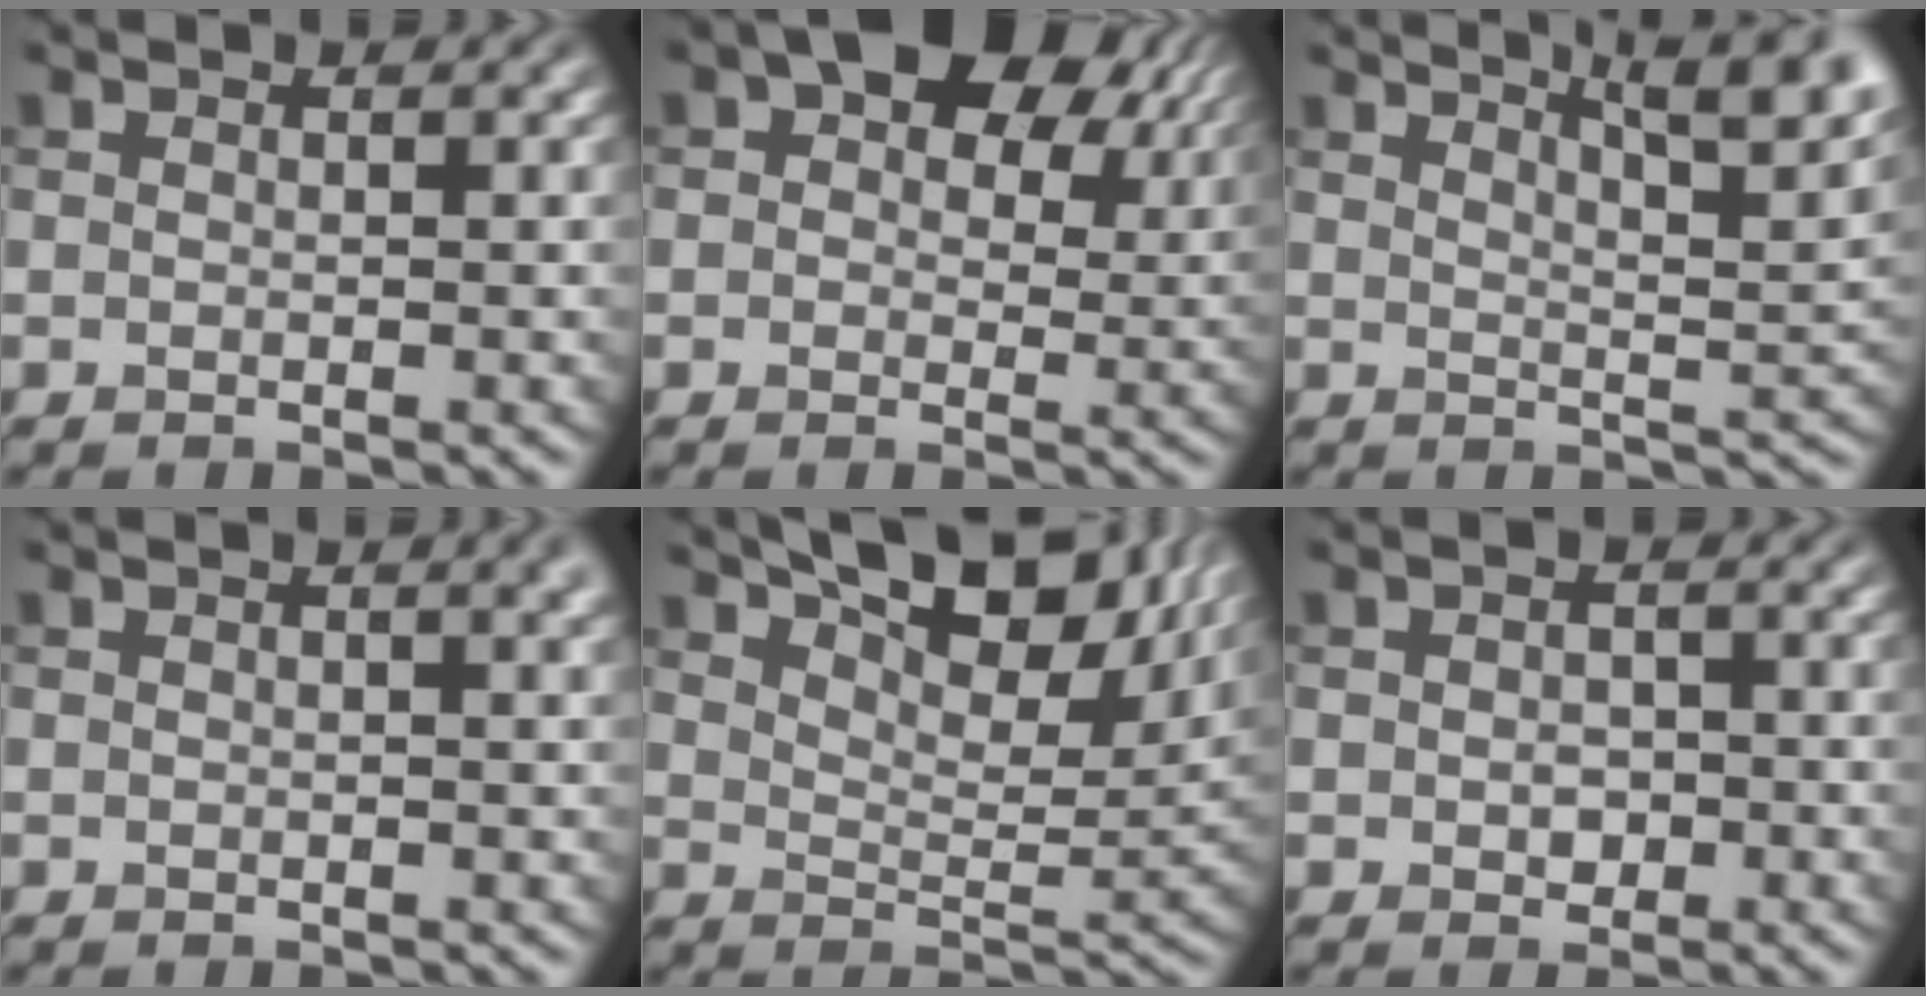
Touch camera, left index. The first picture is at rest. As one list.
[{"total": 10.1, "force": [4.6, 5.8, 6.8], "torque": [-0.091, 0.006, 0.069]}, {"total": 9.2, "force": [6.5, 2.3, 6.1], "torque": [-0.054, 0.024, 0.060]}, {"total": 3.1, "force": [1.6, 1.0, 2.4], "torque": [-0.015, 0.009, 0.017]}, {"total": 12.4, "force": [8.4, 4.2, 8.0], "torque": [-0.114, 0.023, 0.107]}, {"total": 1.1, "force": [-0.5, 0.8, 0.5], "torque": [-0.013, -0.001, -0.008]}]